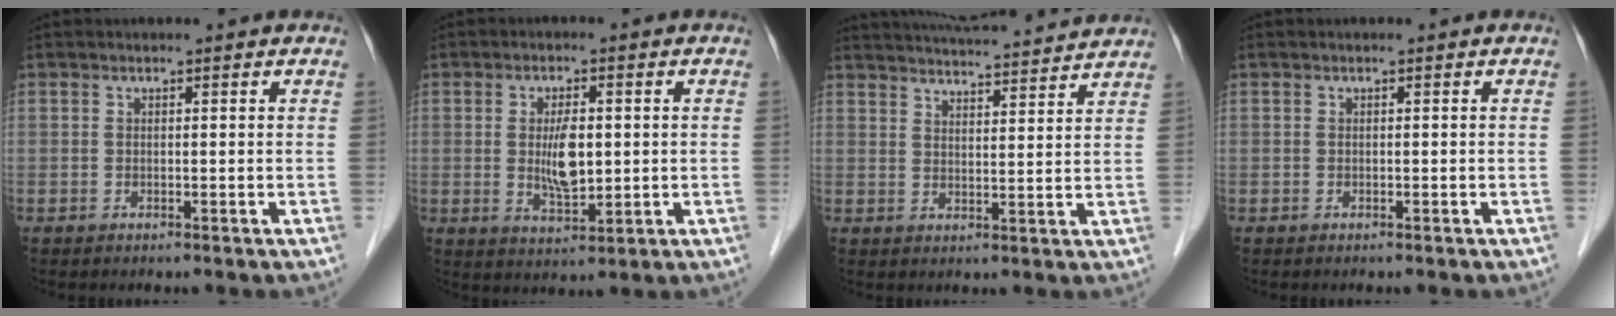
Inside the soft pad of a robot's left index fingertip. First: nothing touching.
{"total": 5.9, "force": [0.1, 2.2, 5.5], "torque": [-0.105, -0.006, 0.007]}
{"total": 17.0, "force": [16.2, 1.5, 5.2], "torque": [-0.084, 0.023, 0.222]}
{"total": 0.0}